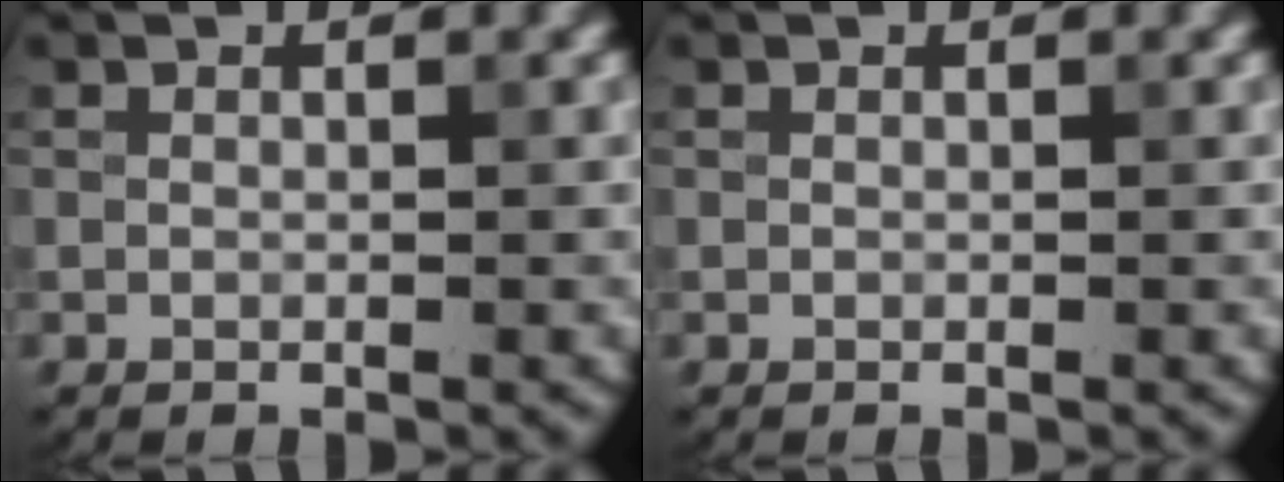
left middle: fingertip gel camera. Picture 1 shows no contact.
{"total": 0.0}